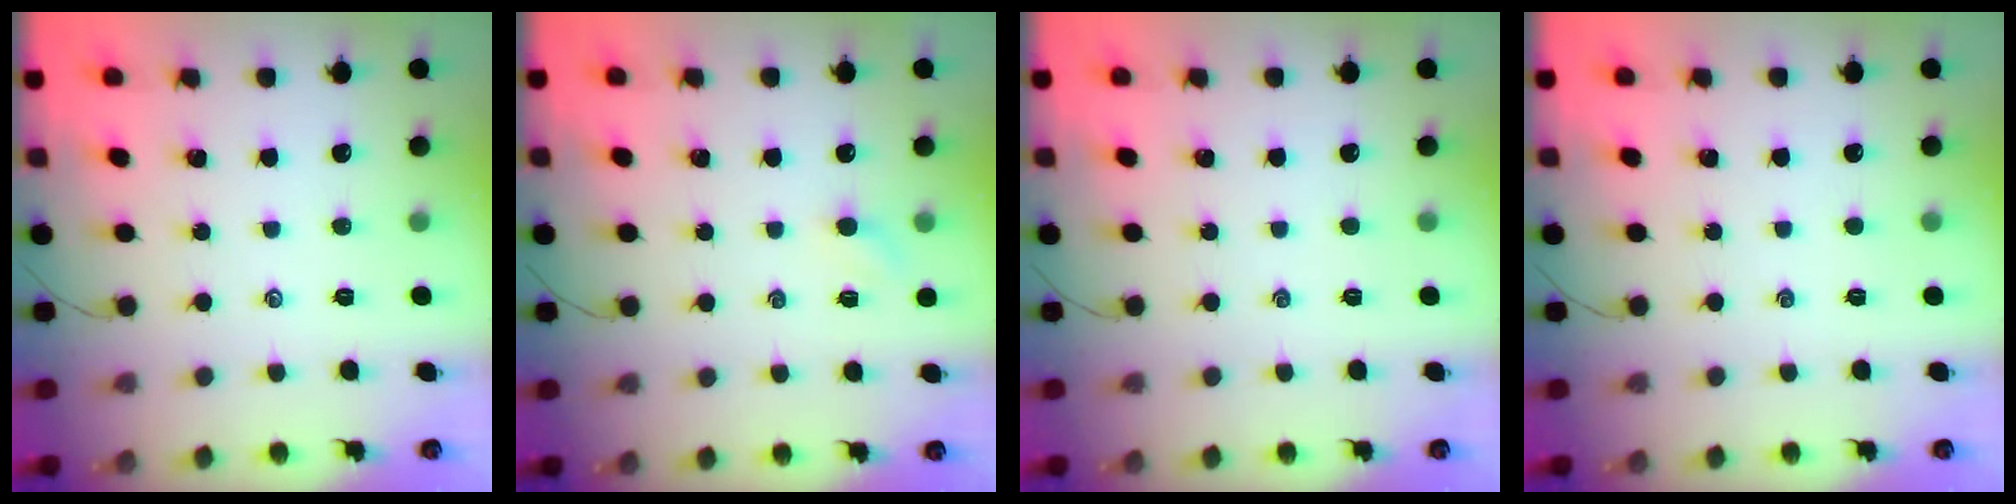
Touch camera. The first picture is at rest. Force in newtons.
{"total": 3.1, "press": 3.0, "slide": 0.7}
{"total": 0.0}
{"total": 0.0}